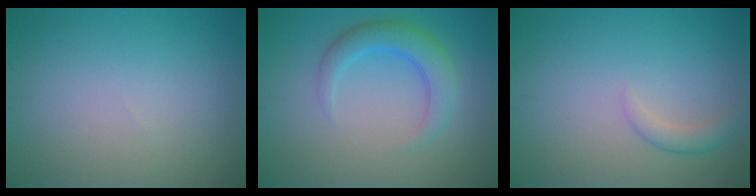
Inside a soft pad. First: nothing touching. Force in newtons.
{"total": 3.6, "press": 3.6, "slide": 0.2}
{"total": 1.6, "press": 1.6, "slide": 0.0}